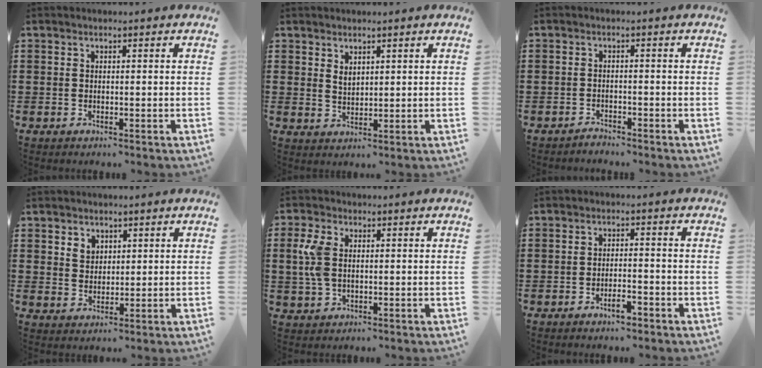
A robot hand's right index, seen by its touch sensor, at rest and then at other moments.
{"total": 1.9, "force": [1.4, 1.0, 0.7], "torque": [-0.016, 0.002, 0.027]}
{"total": 1.4, "force": [-1.4, 0.1, -0.1], "torque": [-0.003, 0.005, -0.030]}
{"total": 2.7, "force": [1.7, 2.1, 0.3], "torque": [-0.007, 0.005, 0.030]}
{"total": 5.2, "force": [0.8, 3.2, 4.1], "torque": [-0.107, 0.005, 0.008]}
{"total": 3.1, "force": [-2.2, 0.8, 2.1], "torque": [-0.035, 0.004, -0.041]}